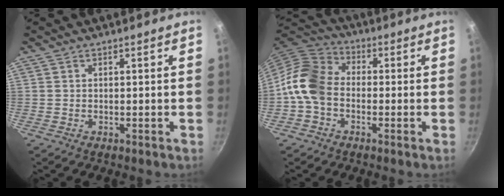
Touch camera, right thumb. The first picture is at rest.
{"total": 10.4, "force": [-1.9, 8.0, 6.5], "torque": [-0.098, 0.029, -0.063]}